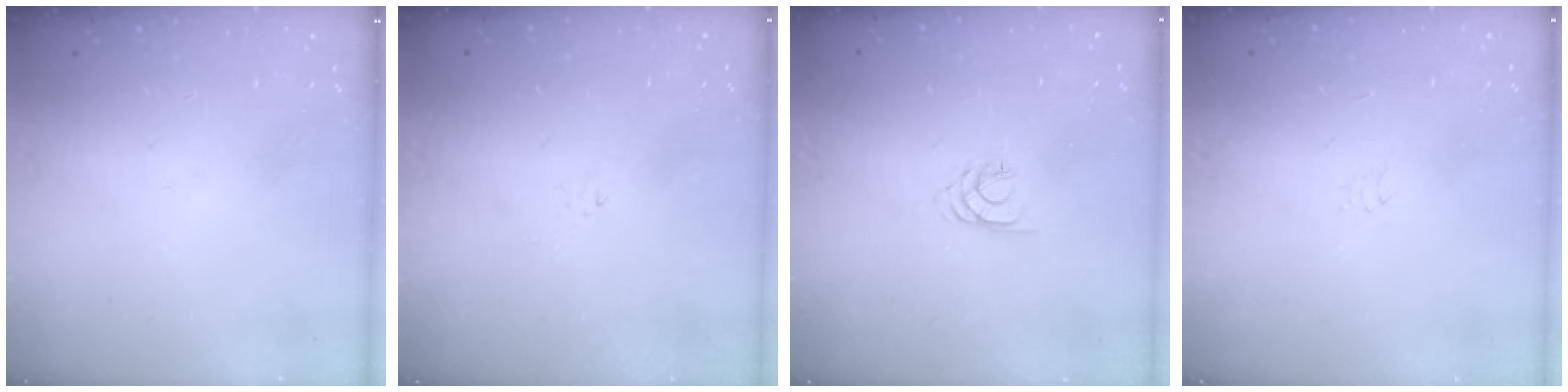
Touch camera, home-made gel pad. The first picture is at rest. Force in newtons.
{"total": 1.2, "press": 1.1, "slide": 0.2}
{"total": 2.1, "press": 2.1, "slide": 0.3}
{"total": 3.0, "press": 3.0, "slide": 0.1}